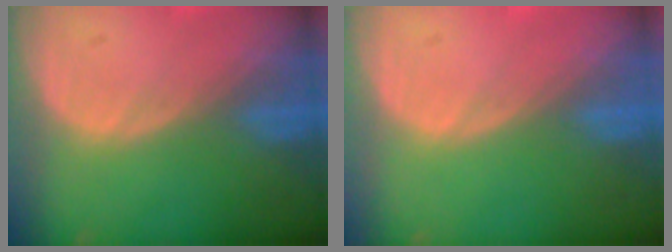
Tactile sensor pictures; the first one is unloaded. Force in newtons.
{"total": 0.0}